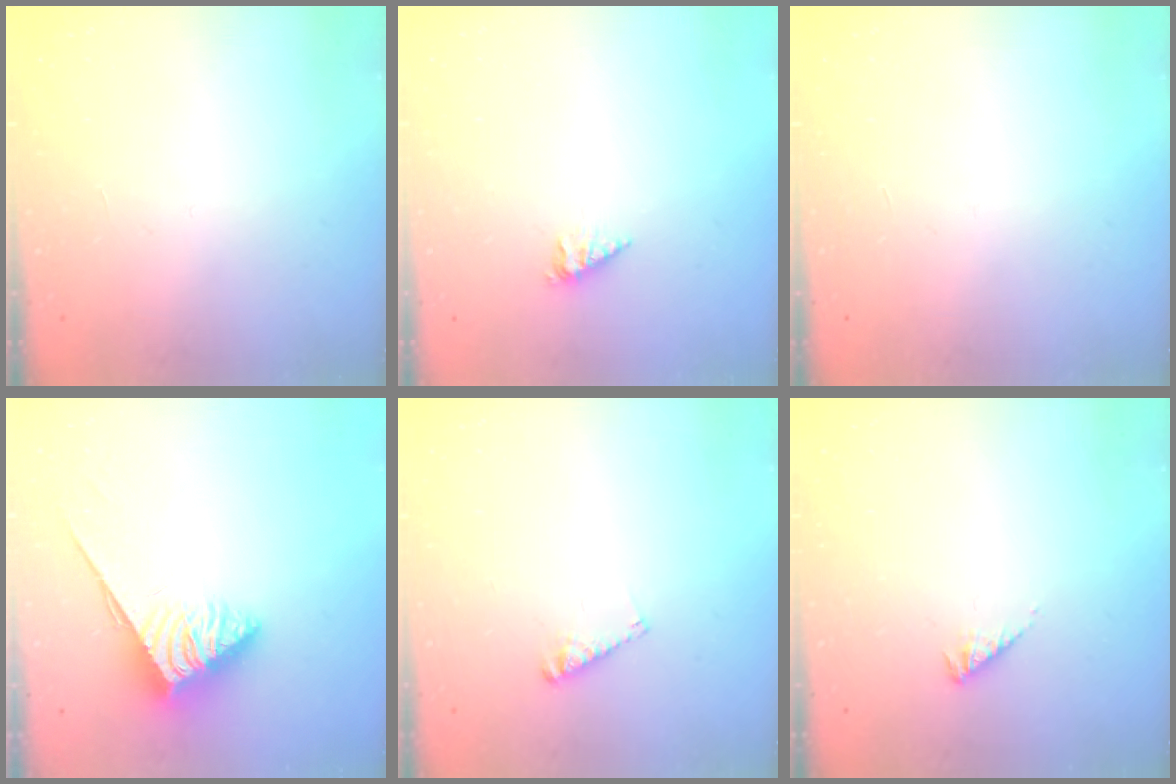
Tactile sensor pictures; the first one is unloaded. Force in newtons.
{"total": 2.3, "press": 2.2, "slide": 0.3}
{"total": 0.0}
{"total": 3.8, "press": 3.7, "slide": 0.6}
{"total": 3.3, "press": 3.3, "slide": 0.3}
{"total": 2.3, "press": 2.3, "slide": 0.5}